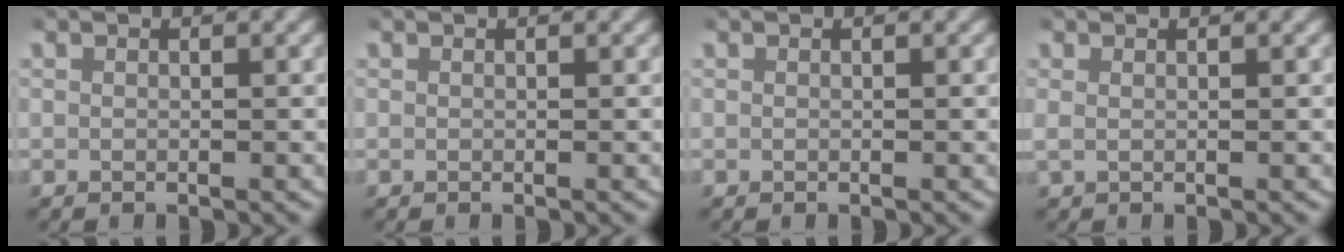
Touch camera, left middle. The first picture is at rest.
{"total": 0.0}
{"total": 0.0}
{"total": 0.8, "force": [0.3, 0.2, 0.7], "torque": [-0.017, 0.000, 0.007]}